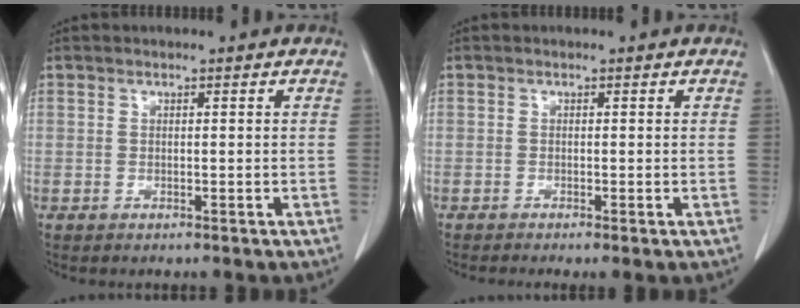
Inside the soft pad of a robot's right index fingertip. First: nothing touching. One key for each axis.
{"total": 1.0, "fx": -0.7, "fy": 0.0, "fz": 0.8, "tx": -0.014, "ty": -0.003, "tz": -0.014}